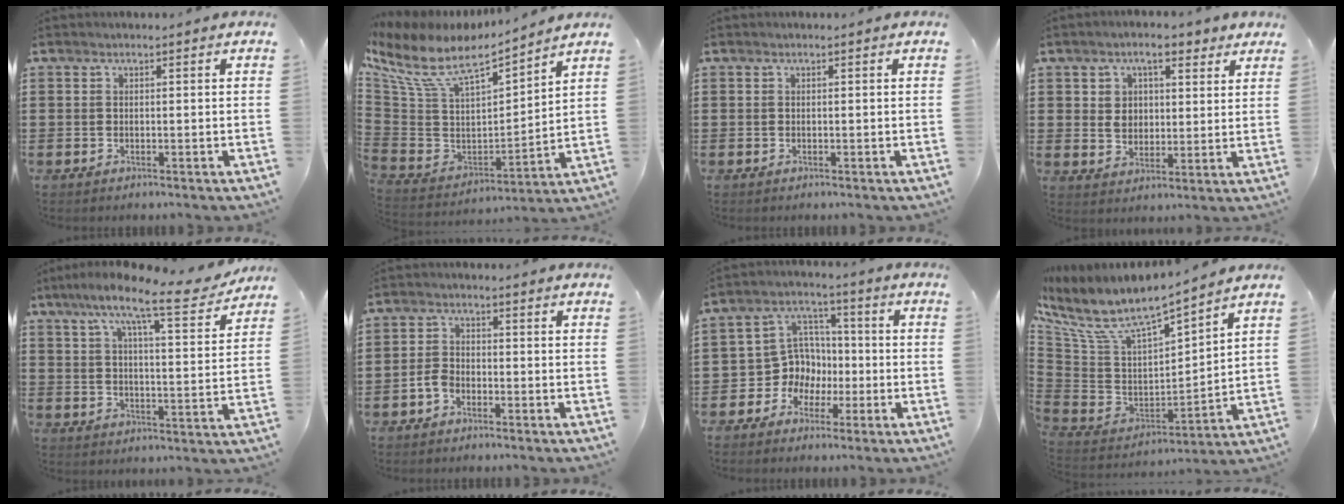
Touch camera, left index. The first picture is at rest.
{"total": 9.1, "force": [7.0, 2.9, 5.0], "torque": [-0.128, -0.053, 0.120]}
{"total": 0.0}
{"total": 5.1, "force": [2.9, 3.6, 2.2], "torque": [-0.054, 0.005, 0.048]}
{"total": 11.4, "force": [8.9, 1.0, 7.1], "torque": [-0.142, -0.041, 0.144]}
{"total": 2.7, "force": [-1.5, 1.7, 1.4], "torque": [-0.045, 0.000, -0.034]}
{"total": 7.7, "force": [-1.3, 7.3, 2.2], "torque": [-0.080, 0.002, -0.024]}
{"total": 8.4, "force": [6.8, 1.9, 4.6], "torque": [-0.120, -0.058, 0.115]}